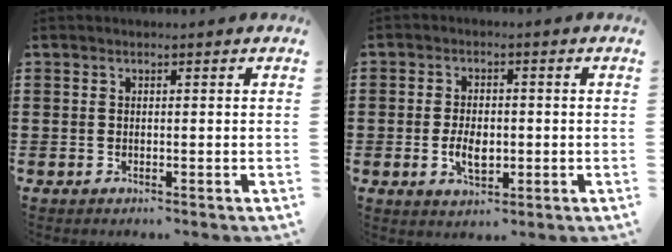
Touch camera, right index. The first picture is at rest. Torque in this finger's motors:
{"motor_torque": [1.21, 0.93, 0.22, 0.10]}